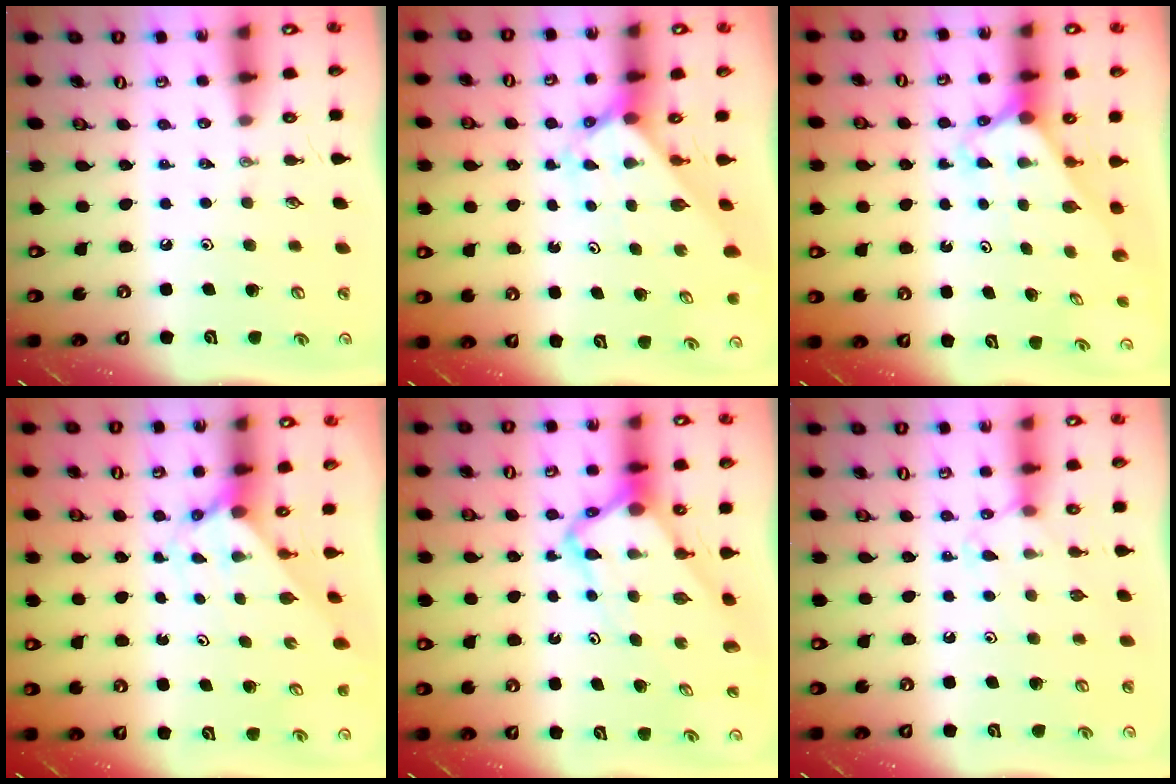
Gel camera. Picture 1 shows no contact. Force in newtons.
{"total": 2.1, "press": 2.1, "slide": 0.1}
{"total": 2.3, "press": 2.3, "slide": 0.2}
{"total": 2.0, "press": 2.0, "slide": 0.2}
{"total": 6.7, "press": 6.6, "slide": 0.6}
{"total": 6.7, "press": 6.6, "slide": 0.6}